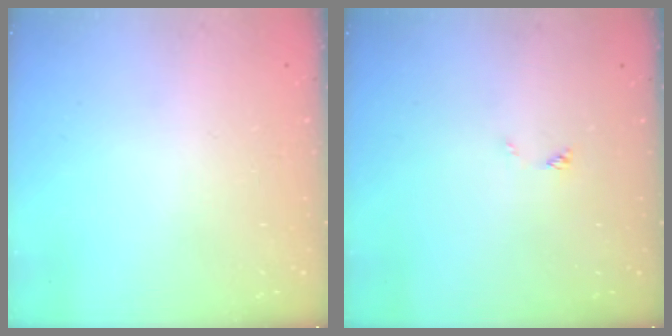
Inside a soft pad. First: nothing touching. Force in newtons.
{"total": 0.0}